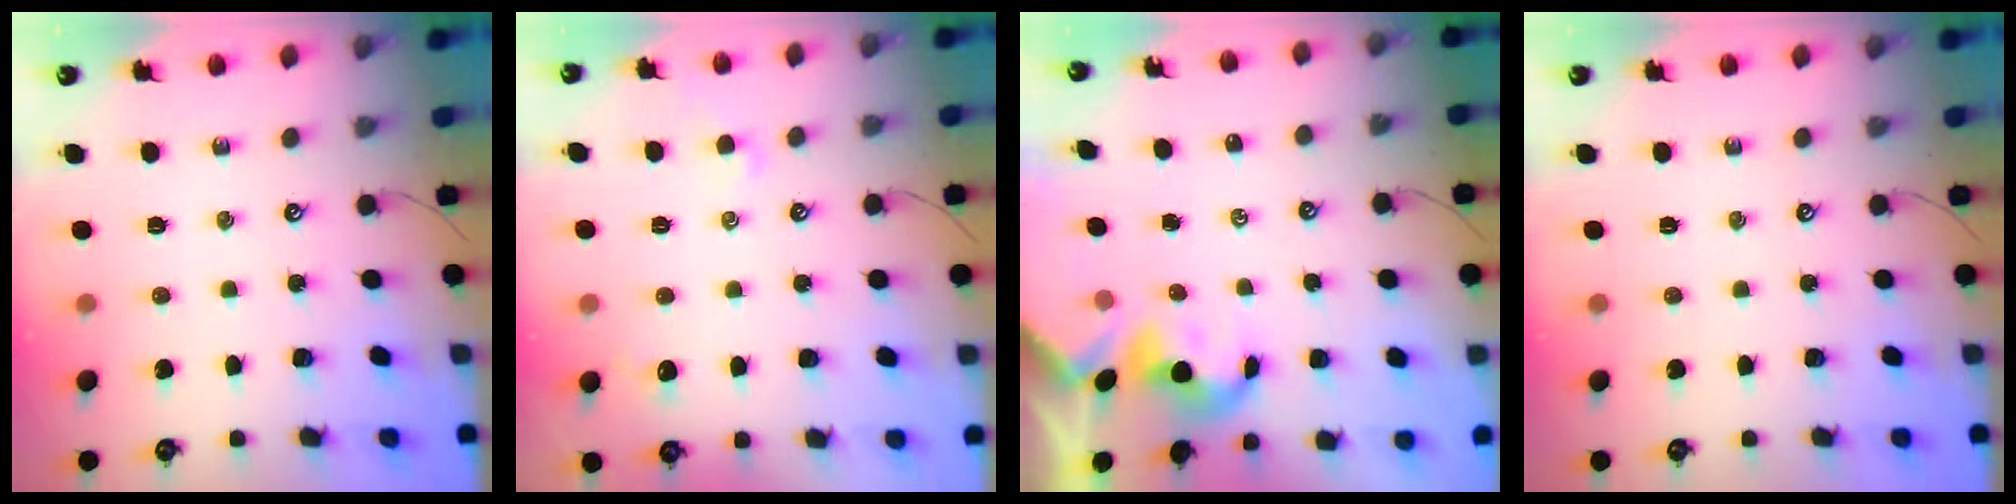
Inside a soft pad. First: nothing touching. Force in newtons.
{"total": 1.1, "press": 0.8, "slide": 0.6}
{"total": 1.6, "press": 1.6, "slide": 0.1}
{"total": 0.0}